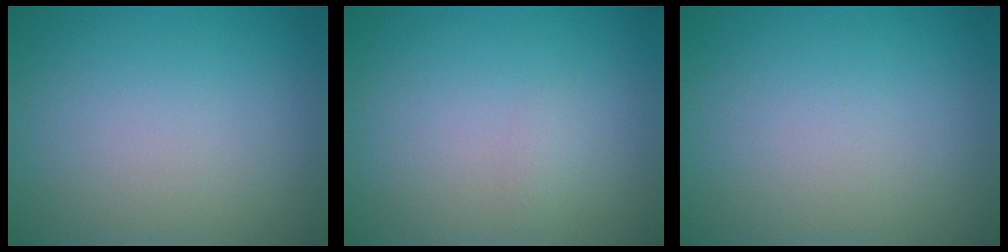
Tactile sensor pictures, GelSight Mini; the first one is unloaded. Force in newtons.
{"total": 0.6, "press": 0.6, "slide": 0.0}
{"total": 0.0}